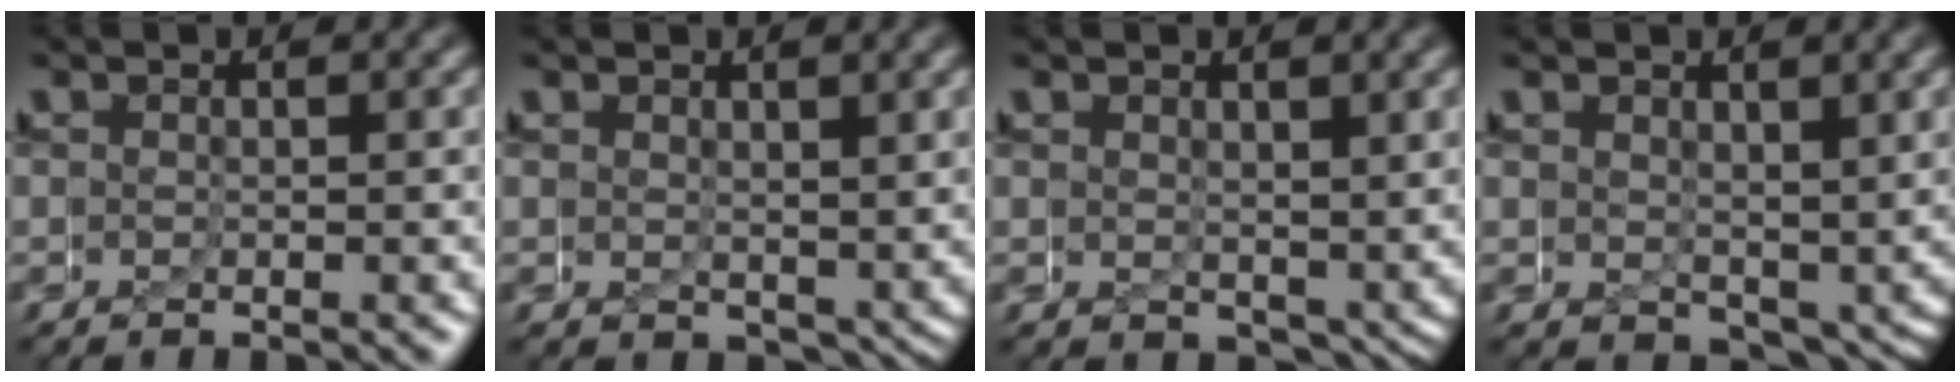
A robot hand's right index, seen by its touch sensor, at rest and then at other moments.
{"total": 1.5, "force": [0.1, 1.2, 0.9], "torque": [-0.018, -0.015, 0.012]}
{"total": 1.6, "force": [-0.2, 1.2, 1.0], "torque": [-0.019, -0.017, 0.007]}
{"total": 2.0, "force": [-0.5, 1.4, 1.4], "torque": [-0.023, -0.024, 0.003]}